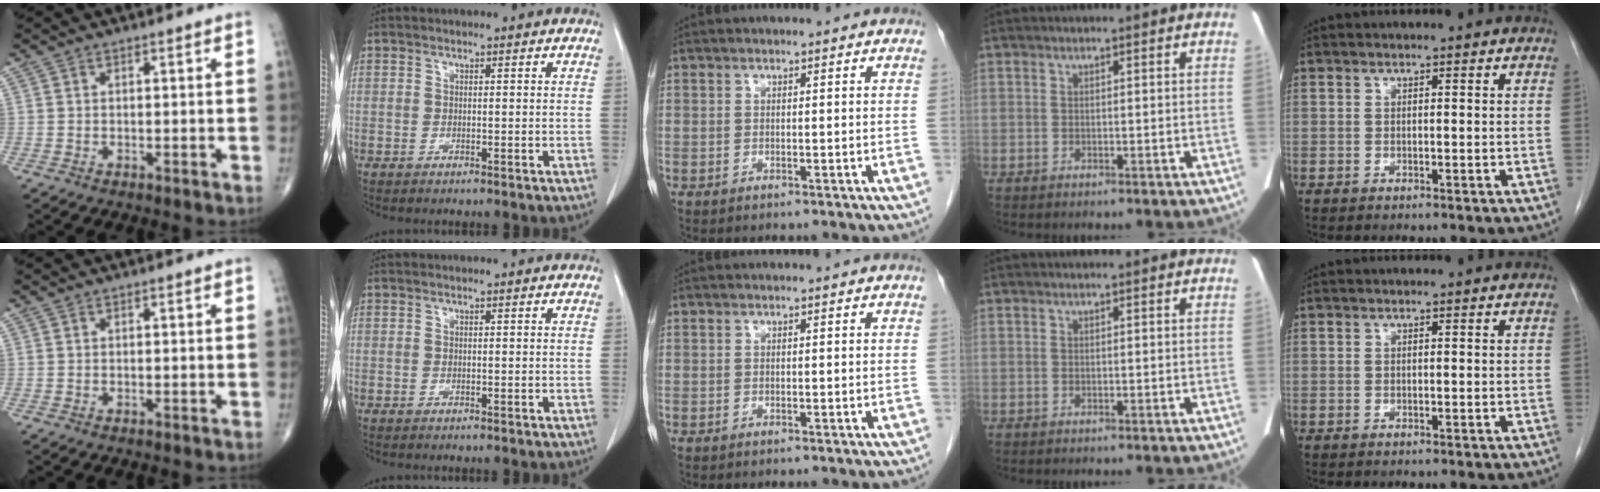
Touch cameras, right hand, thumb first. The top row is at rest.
{}